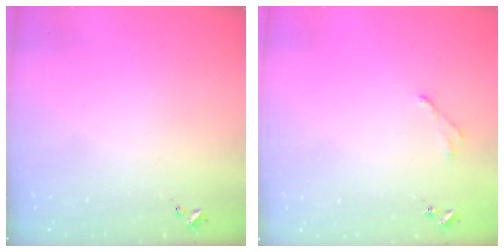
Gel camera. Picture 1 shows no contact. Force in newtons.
{"total": 2.5, "press": 2.5, "slide": 0.3}